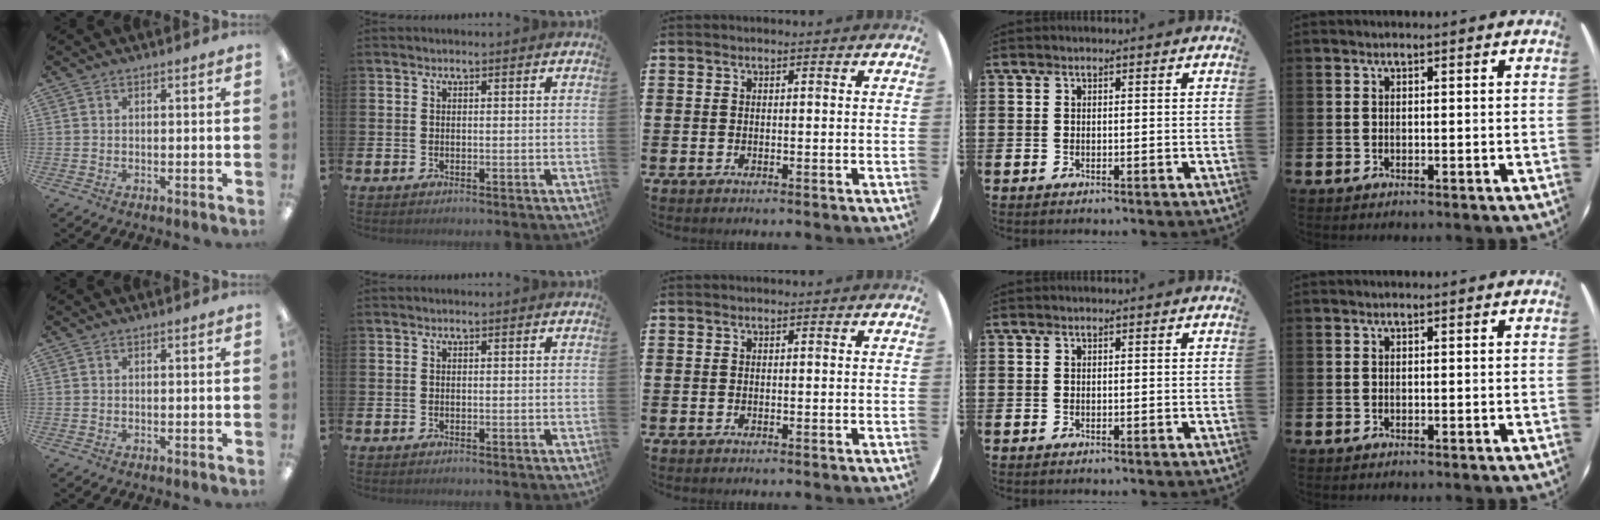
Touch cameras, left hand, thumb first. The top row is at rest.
{}